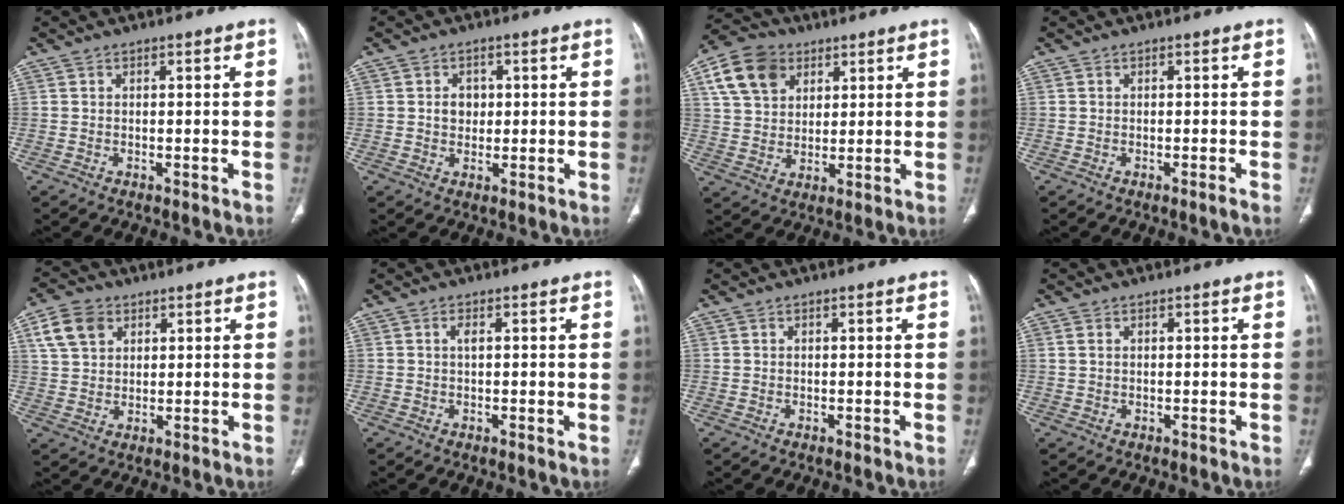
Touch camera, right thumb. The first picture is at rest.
{"total": 3.3, "force": [0.5, 2.8, 1.7], "torque": [-0.008, 0.002, 0.008]}
{"total": 11.6, "force": [5.3, 8.5, 6.0], "torque": [-0.096, -0.004, 0.099]}
{"total": 0.6, "force": [-0.4, -0.2, 0.4], "torque": [-0.009, -0.001, -0.007]}
{"total": 7.6, "force": [3.5, 5.5, 4.0], "torque": [-0.059, -0.003, 0.068]}
{"total": 1.7, "force": [0.3, 0.6, 1.6], "torque": [-0.030, 0.000, 0.004]}
{"total": 0.0}
{"total": 1.1, "force": [0.5, 0.7, 0.7], "torque": [-0.019, 0.004, 0.015]}